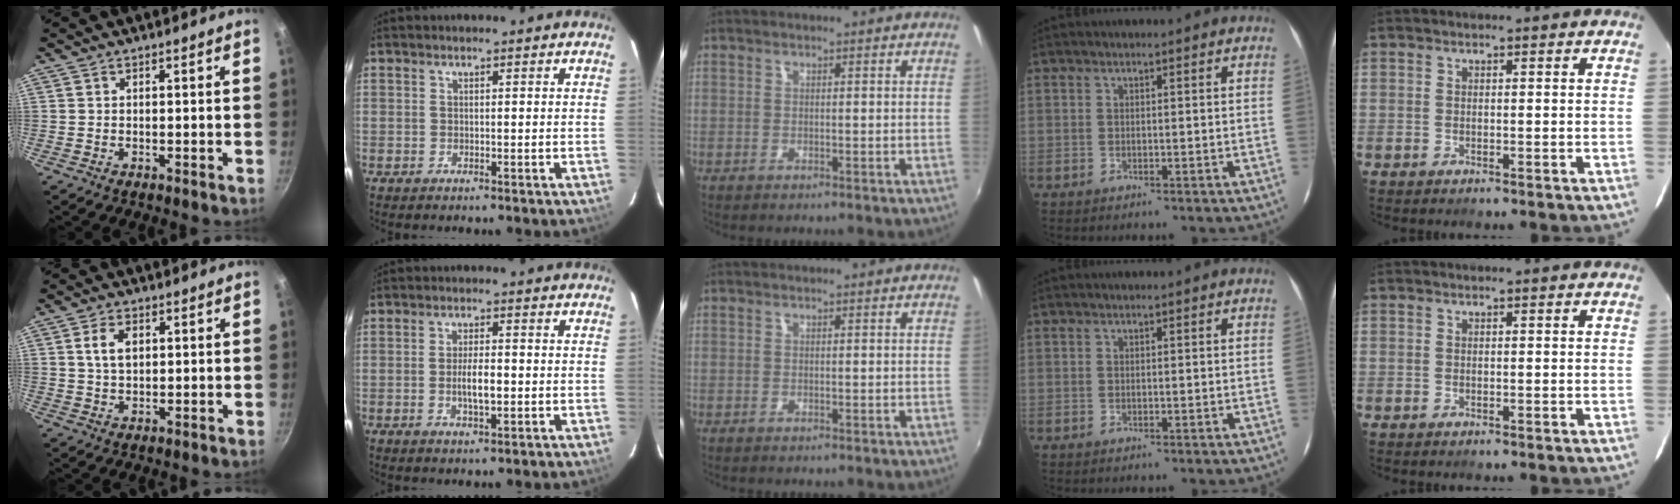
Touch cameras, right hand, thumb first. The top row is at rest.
{"thumb": {"total": 4.9, "force": [1.3, 3.1, 3.5], "torque": [-0.053, -0.002, 0.024]}, "index": {"total": 4.6, "force": [-0.8, 1.4, 4.3], "torque": [-0.079, -0.004, -0.010]}}